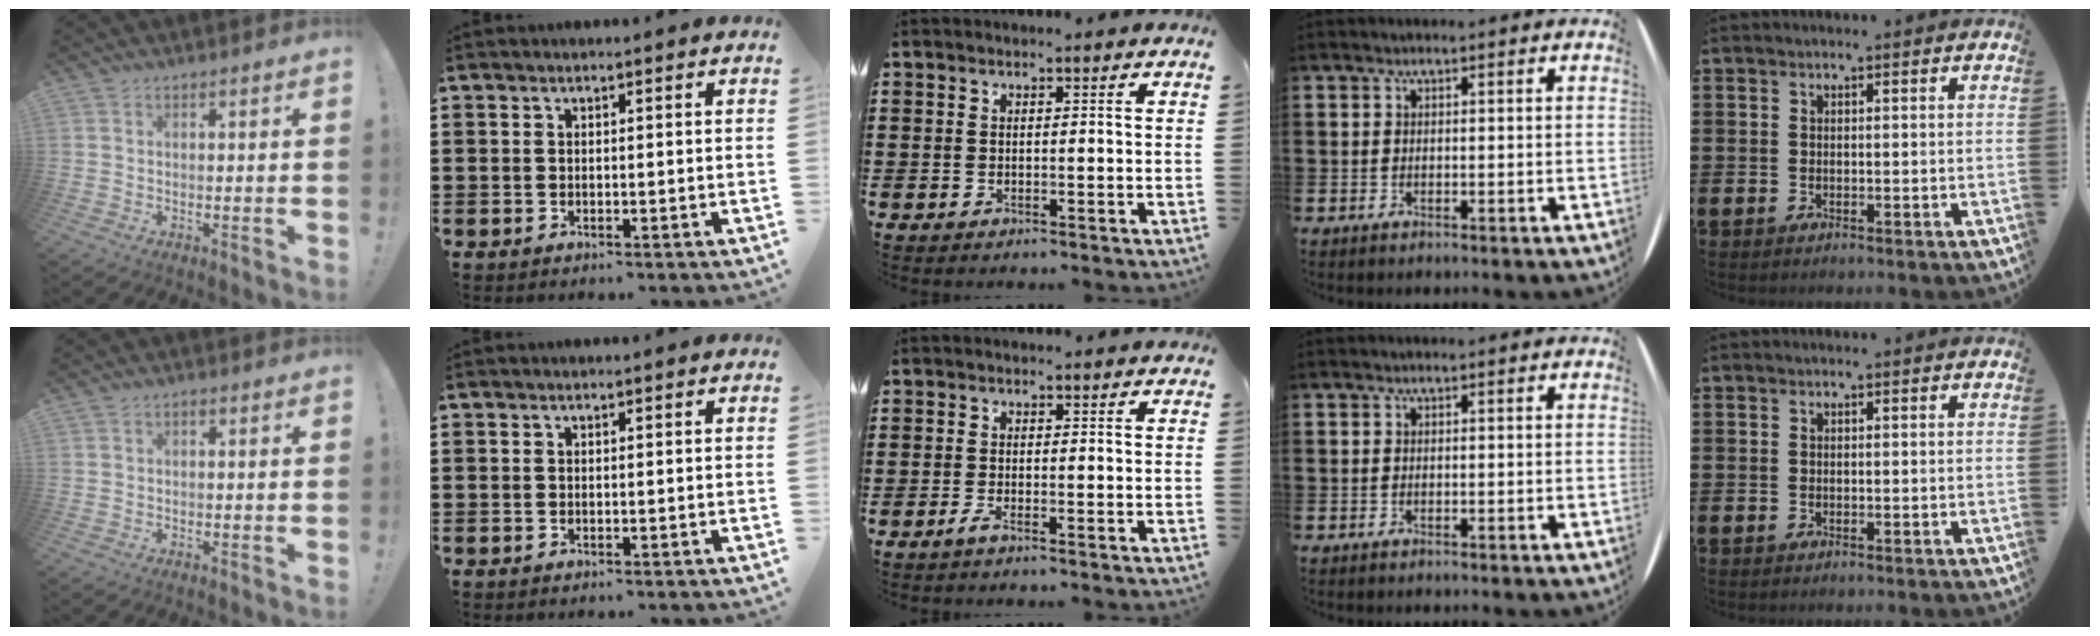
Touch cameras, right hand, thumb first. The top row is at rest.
{"thumb": {"total": 0.6, "force": [-0.2, 0.4, 0.5], "torque": [-0.011, 0.004, -0.004]}, "middle": {"total": 1.2, "force": [-0.7, 0.1, 0.9], "torque": [-0.017, -0.002, -0.012]}}